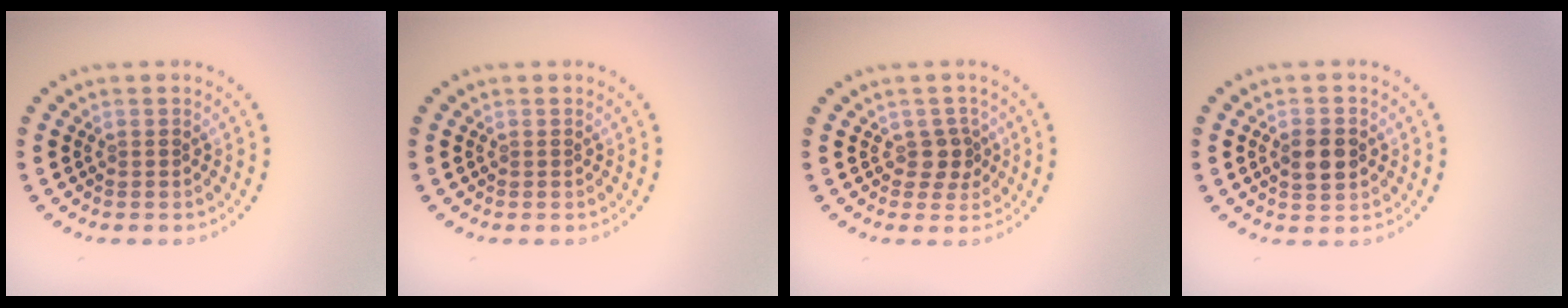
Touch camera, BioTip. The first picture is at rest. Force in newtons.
{"total": 0.0}
{"total": 1.8, "press": 1.5, "slide": 1.0}
{"total": 2.9, "press": 2.9, "slide": 0.0}